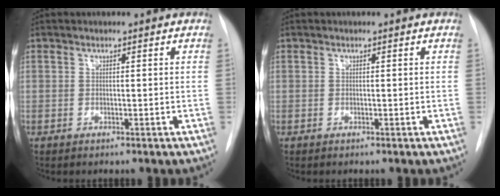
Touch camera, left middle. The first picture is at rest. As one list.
[{"total": 0.0}]